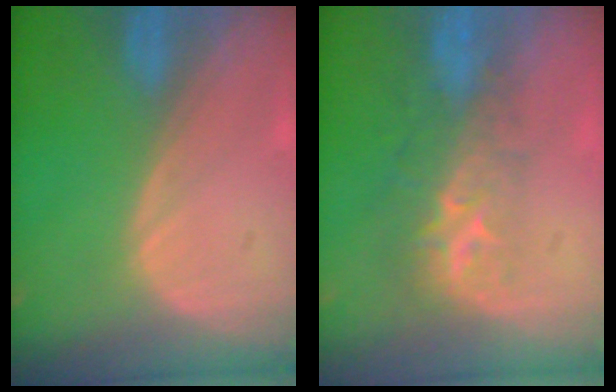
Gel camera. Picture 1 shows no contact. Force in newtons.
{"total": 8.8, "press": 7.2, "slide": 5.1}